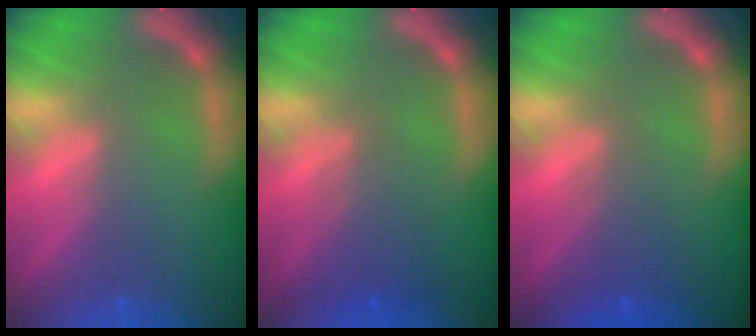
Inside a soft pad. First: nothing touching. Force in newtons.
{"total": 2.9}
{"total": 2.4}